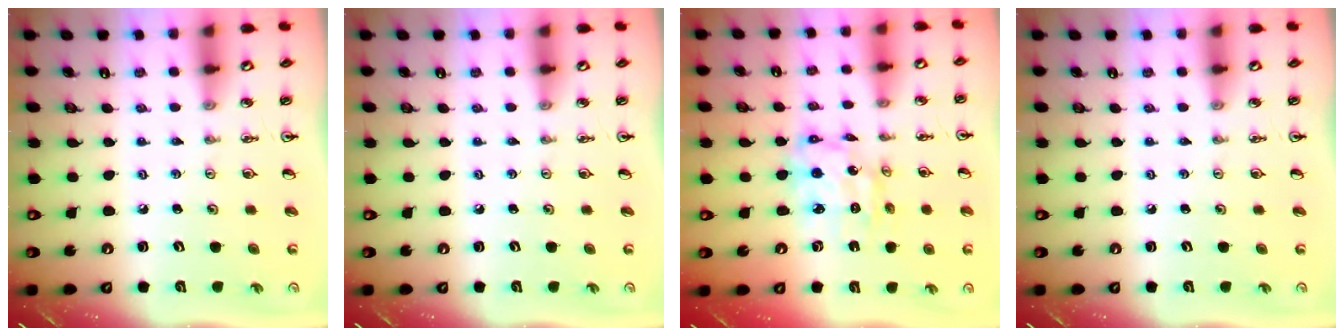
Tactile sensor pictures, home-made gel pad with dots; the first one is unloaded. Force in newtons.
{"total": 0.0}
{"total": 10.1, "press": 10.0, "slide": 0.9}
{"total": 0.0}